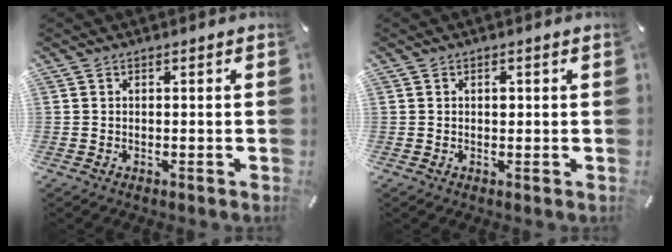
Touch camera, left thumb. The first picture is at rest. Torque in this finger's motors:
{"motor_torque": [0.45, 0.50, 0.17, -0.23, 0.06]}